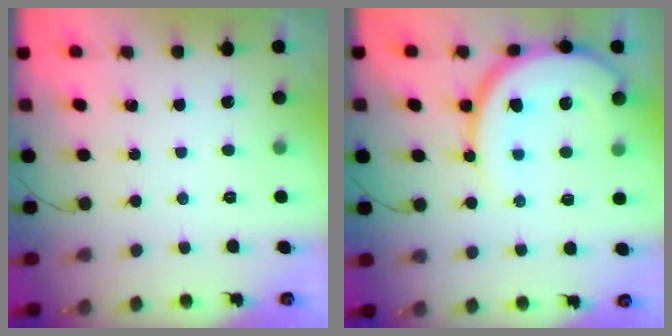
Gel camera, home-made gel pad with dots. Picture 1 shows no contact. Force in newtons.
{"total": 15.4, "press": 15.3, "slide": 1.7}